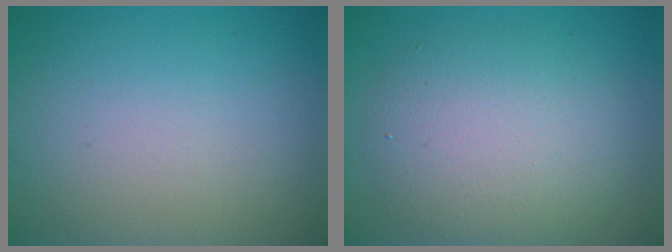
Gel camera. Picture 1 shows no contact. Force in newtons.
{"total": 5.9, "press": 5.8, "slide": 0.4}